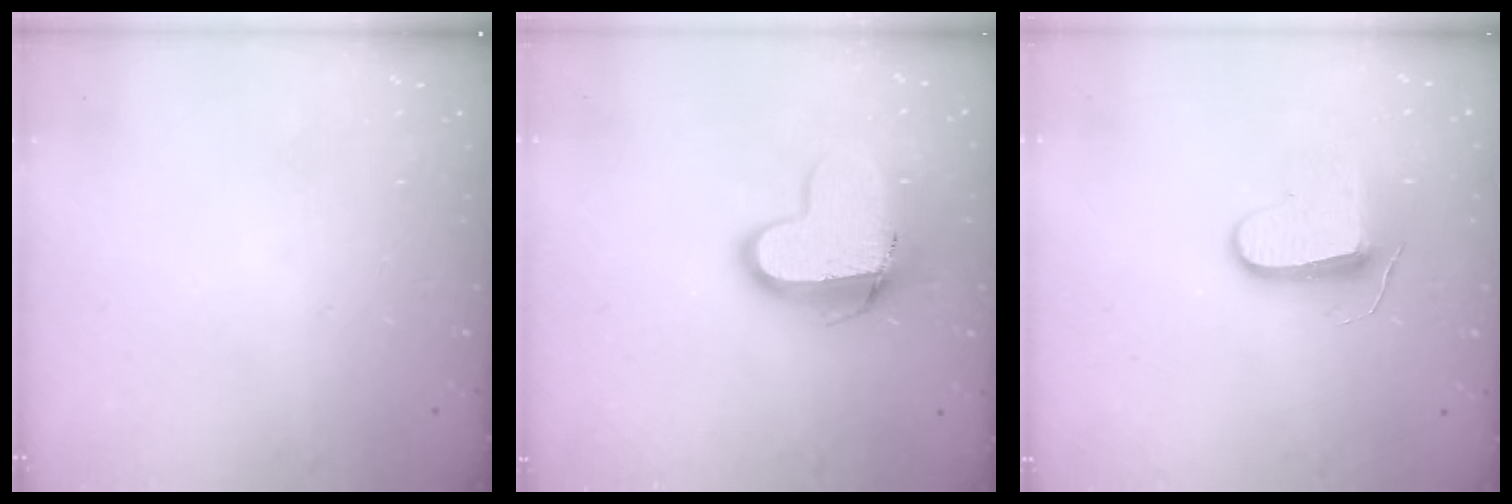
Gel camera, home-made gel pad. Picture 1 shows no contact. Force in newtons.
{"total": 12.1, "press": 12.0, "slide": 0.9}
{"total": 9.2, "press": 9.2, "slide": 0.7}